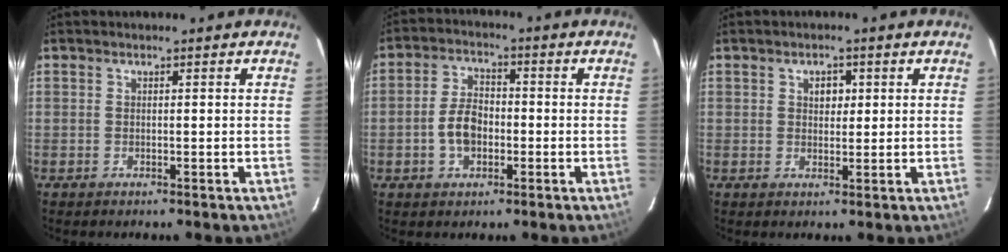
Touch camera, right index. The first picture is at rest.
{"total": 6.6, "force": [-1.6, 4.3, 4.8], "torque": [-0.096, 0.013, -0.023]}
{"total": 2.6, "force": [0.8, 2.0, 1.4], "torque": [-0.018, 0.008, 0.013]}